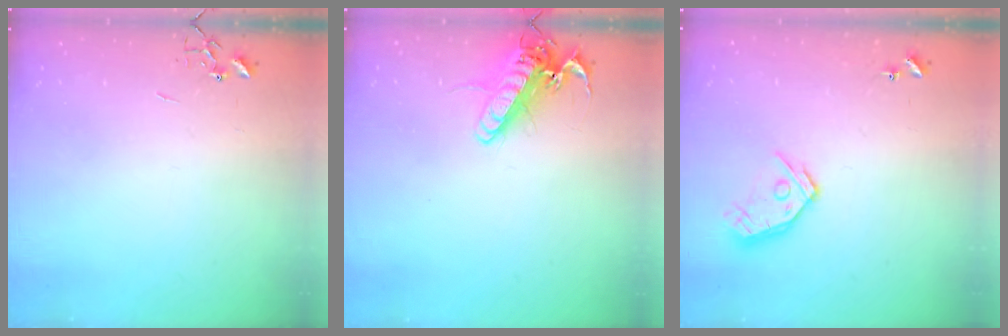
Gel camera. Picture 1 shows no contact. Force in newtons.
{"total": 15.7, "press": 15.5, "slide": 2.4}
{"total": 12.2, "press": 12.1, "slide": 1.5}